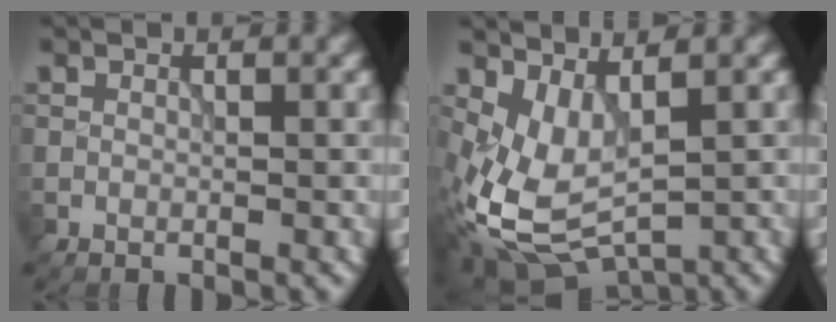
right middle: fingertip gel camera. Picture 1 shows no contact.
{"total": 5.6, "force": [0.4, 3.1, 4.7], "torque": [-0.108, -0.011, 0.015]}